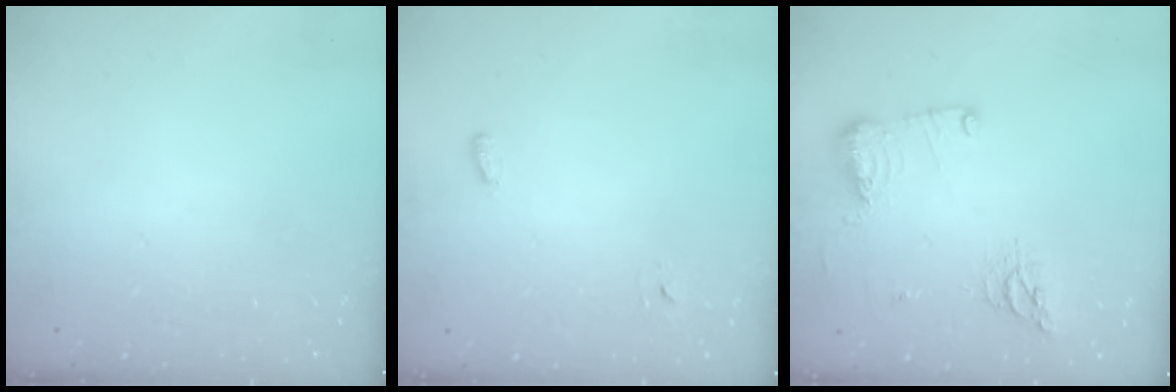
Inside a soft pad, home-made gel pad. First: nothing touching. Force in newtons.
{"total": 2.8, "press": 2.7, "slide": 0.6}
{"total": 12.4, "press": 12.2, "slide": 2.3}